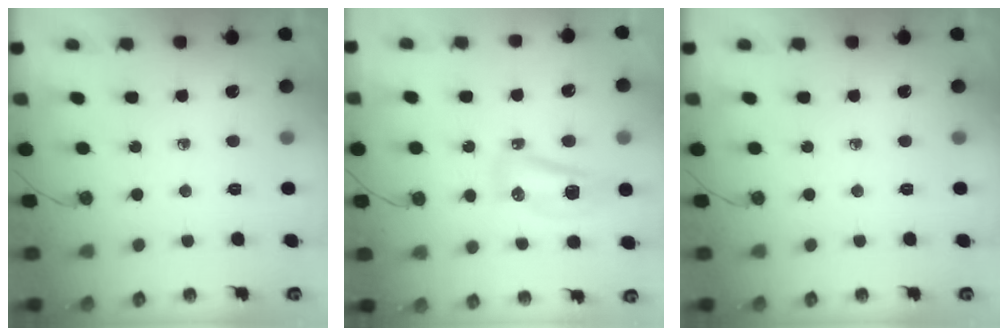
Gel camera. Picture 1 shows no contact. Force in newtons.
{"total": 8.3, "press": 8.3, "slide": 0.9}
{"total": 0.0}